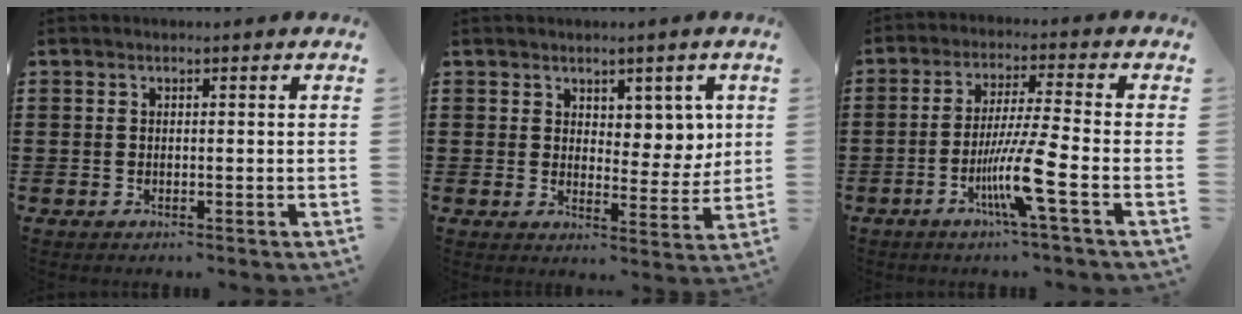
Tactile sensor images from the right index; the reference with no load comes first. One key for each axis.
{"total": 4.7, "fx": 3.0, "fy": 3.3, "fz": 1.5, "tx": -0.030, "ty": -0.004, "tz": 0.053}
{"total": 9.1, "fx": -3.8, "fy": -0.4, "fz": 8.3, "tx": -0.164, "ty": -0.018, "tz": -0.074}